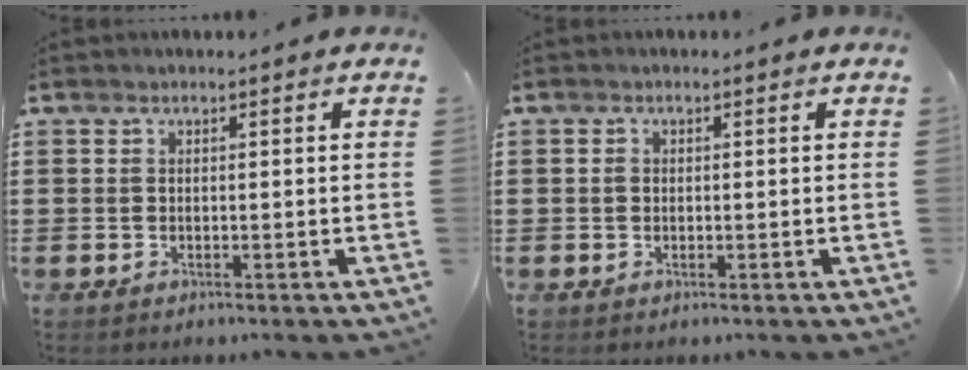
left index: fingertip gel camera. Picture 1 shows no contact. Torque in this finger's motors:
{"motor_torque": [0.19, 0.17, 0.08, 0.03]}